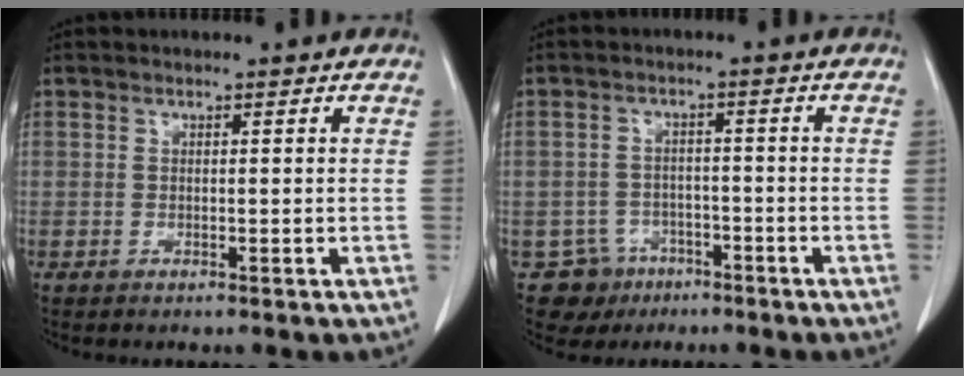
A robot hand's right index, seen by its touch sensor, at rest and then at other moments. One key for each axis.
{"total": 5.5, "fx": -3.3, "fy": 4.5, "fz": -0.1, "tx": 0.005, "ty": 0.010, "tz": -0.047}